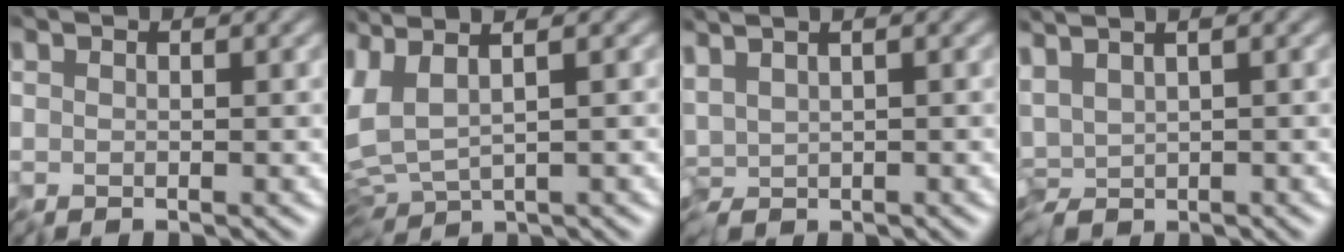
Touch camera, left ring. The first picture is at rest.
{"total": 3.4, "force": [0.9, 0.5, 3.2], "torque": [-0.078, 0.007, 0.014]}
{"total": 1.4, "force": [0.9, 0.4, 1.0], "torque": [-0.029, 0.004, 0.018]}
{"total": 1.8, "force": [1.1, 0.4, 1.4], "torque": [-0.037, 0.004, 0.019]}